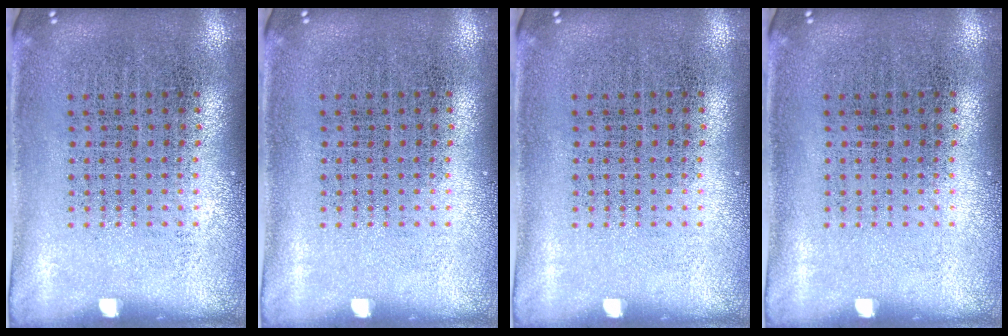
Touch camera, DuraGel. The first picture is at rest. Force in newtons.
{"total": 0.0}
{"total": 0.0}
{"total": 0.0}